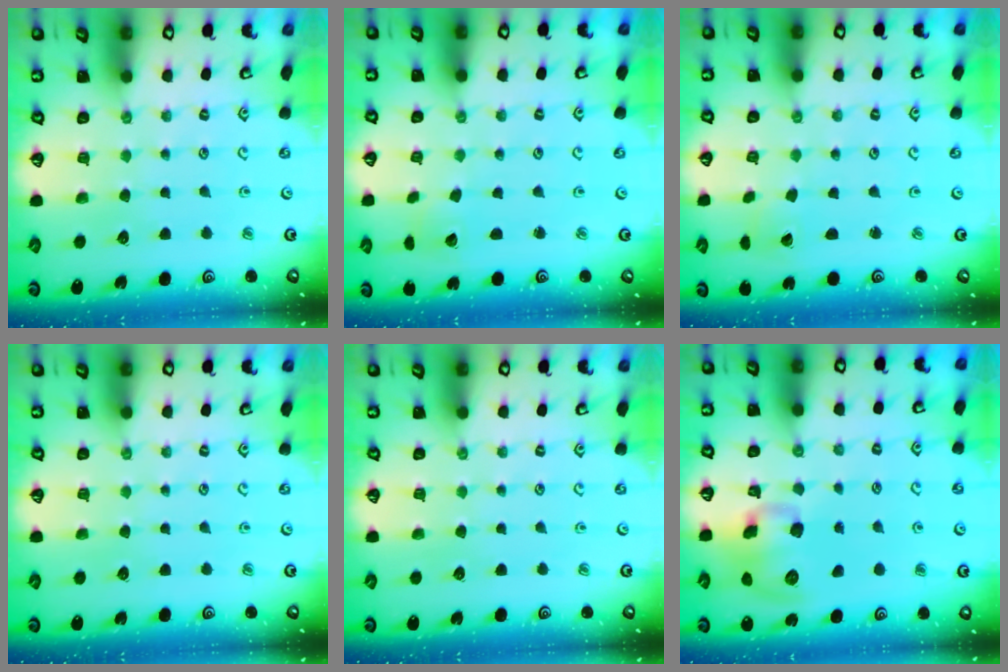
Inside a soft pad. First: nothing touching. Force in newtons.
{"total": 2.8, "press": 2.8, "slide": 0.2}
{"total": 1.4, "press": 1.4, "slide": 0.1}
{"total": 0.0}
{"total": 0.0}
{"total": 12.0, "press": 11.8, "slide": 1.9}